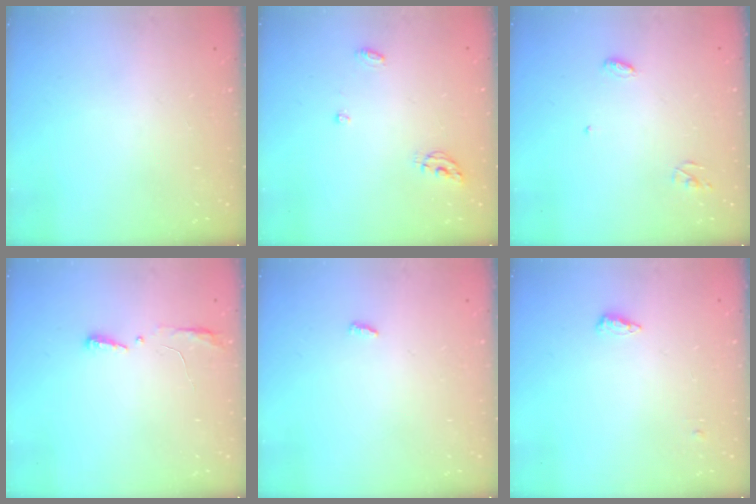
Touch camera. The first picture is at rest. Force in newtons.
{"total": 4.9, "press": 4.8, "slide": 0.4}
{"total": 3.5, "press": 3.5, "slide": 0.2}
{"total": 4.1, "press": 3.9, "slide": 1.2}
{"total": 2.7, "press": 2.7, "slide": 0.2}
{"total": 8.7, "press": 5.7, "slide": 6.5}